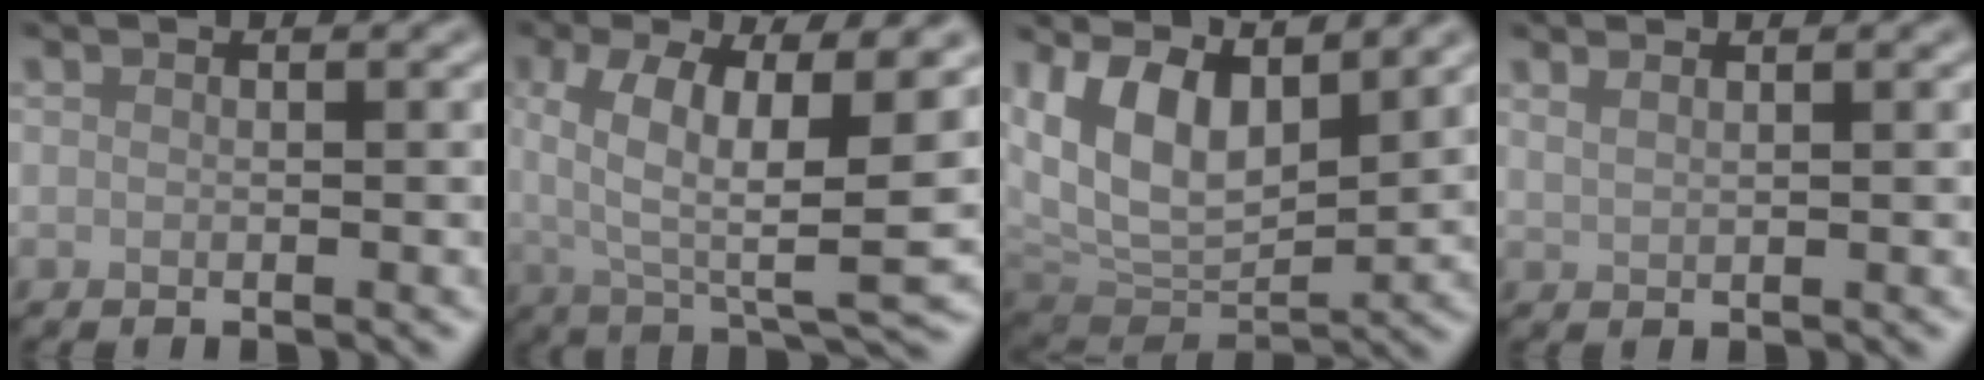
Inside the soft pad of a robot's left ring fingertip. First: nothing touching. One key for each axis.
{"total": 10.3, "fx": 2.2, "fy": 3.4, "fz": 9.5, "tx": -0.168, "ty": -0.007, "tz": 0.034}
{"total": 9.1, "fx": 3.9, "fy": 4.7, "fz": 6.8, "tx": -0.122, "ty": -0.006, "tz": 0.067}
{"total": 1.4, "fx": 1.2, "fy": 0.5, "fz": 0.7, "tx": -0.009, "ty": 0.002, "tz": 0.016}